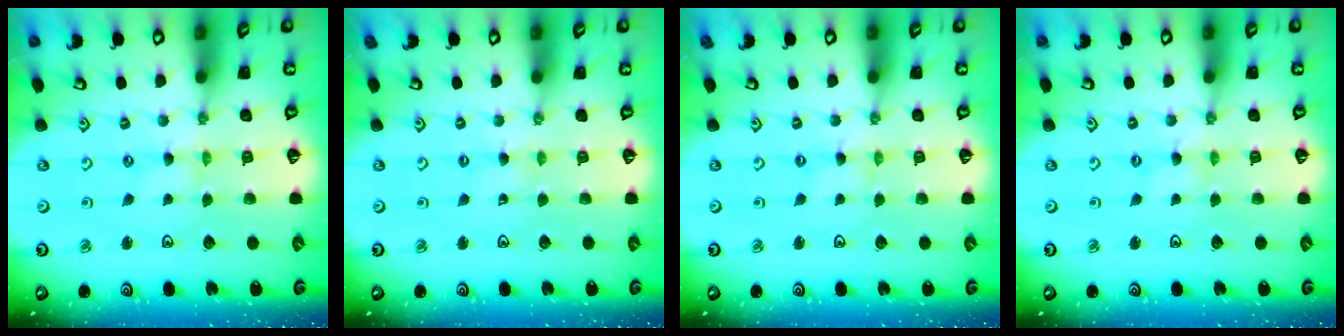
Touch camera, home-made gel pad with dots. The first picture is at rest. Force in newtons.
{"total": 1.0, "press": 1.0, "slide": 0.2}
{"total": 0.0}
{"total": 0.8, "press": 0.8, "slide": 0.1}